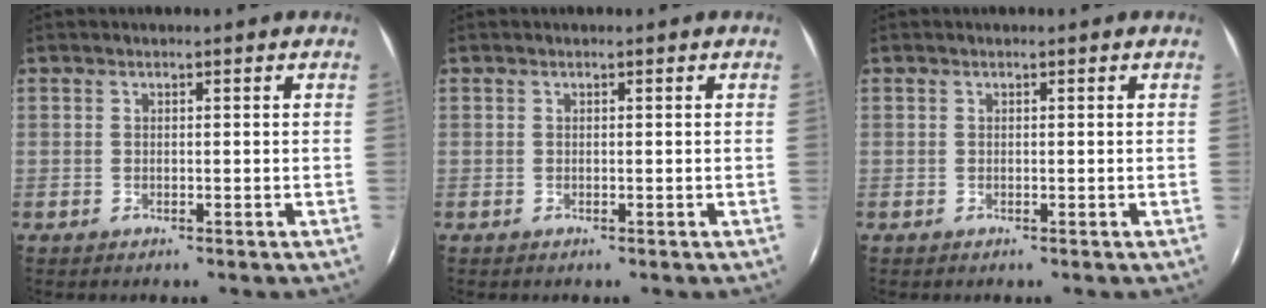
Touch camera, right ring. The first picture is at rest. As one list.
[{"total": 0.0}, {"total": 0.0}]